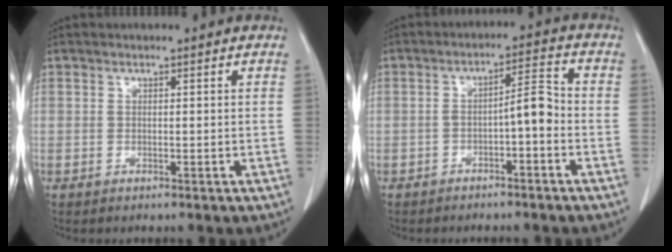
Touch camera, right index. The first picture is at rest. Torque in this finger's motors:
{"motor_torque": [0.77, -0.46, 0.39, 0.09]}